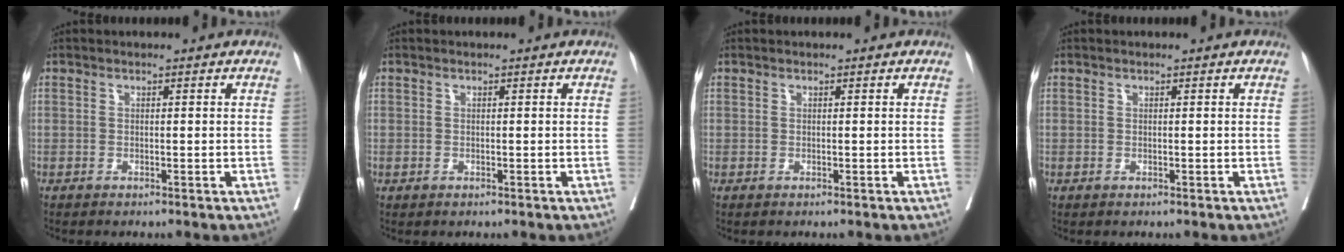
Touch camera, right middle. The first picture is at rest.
{"total": 0.0}
{"total": 0.0}
{"total": 0.0}